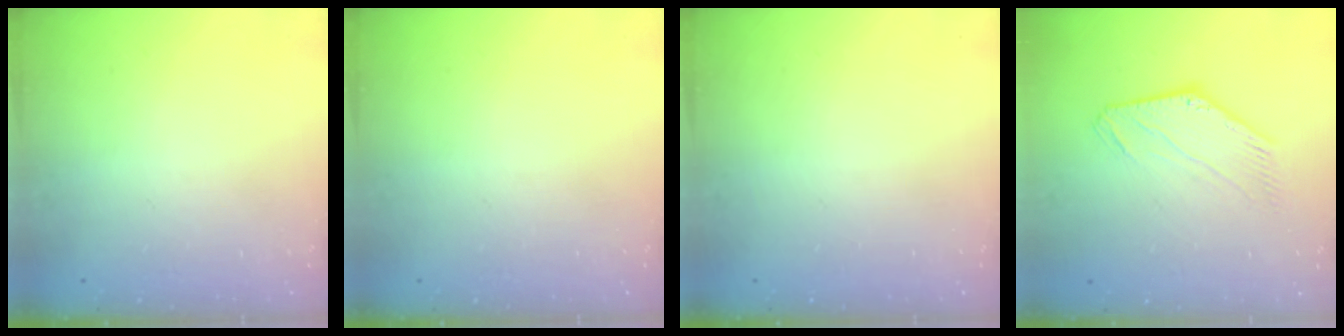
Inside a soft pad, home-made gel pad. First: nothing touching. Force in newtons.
{"total": 0.0}
{"total": 0.0}
{"total": 2.3, "press": 2.3, "slide": 0.2}